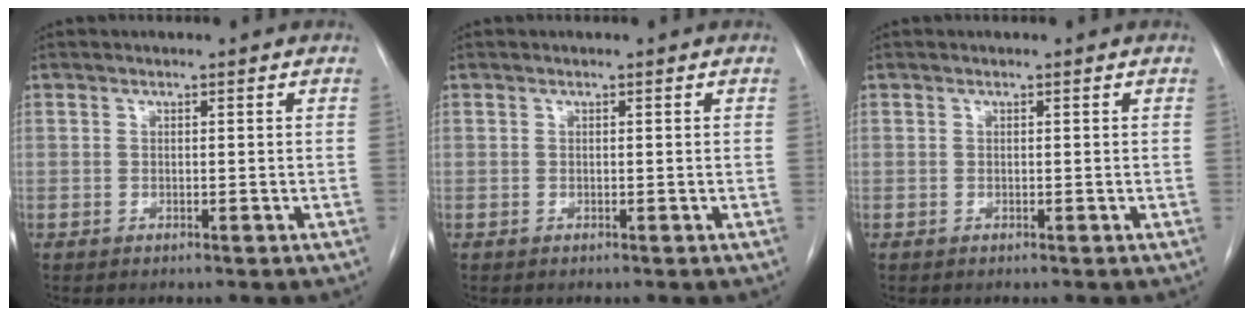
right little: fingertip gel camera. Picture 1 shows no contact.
{"total": 0.0}
{"total": 0.0}